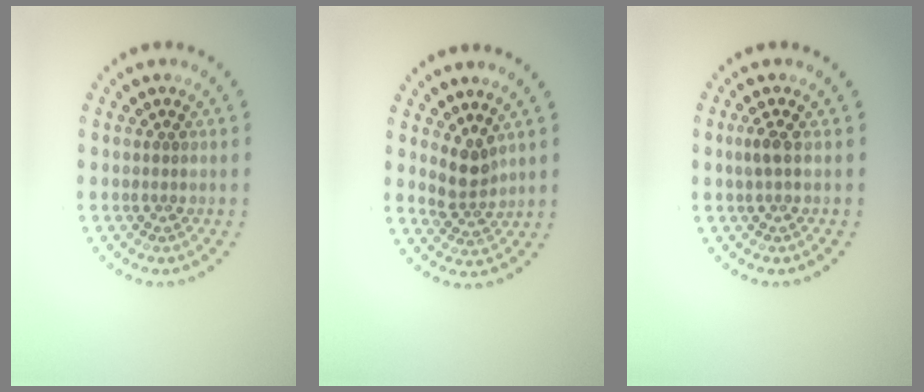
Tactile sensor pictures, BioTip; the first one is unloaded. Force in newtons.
{"total": 2.4, "press": 1.8, "slide": 1.6}
{"total": 1.1, "press": 1.0, "slide": 0.4}